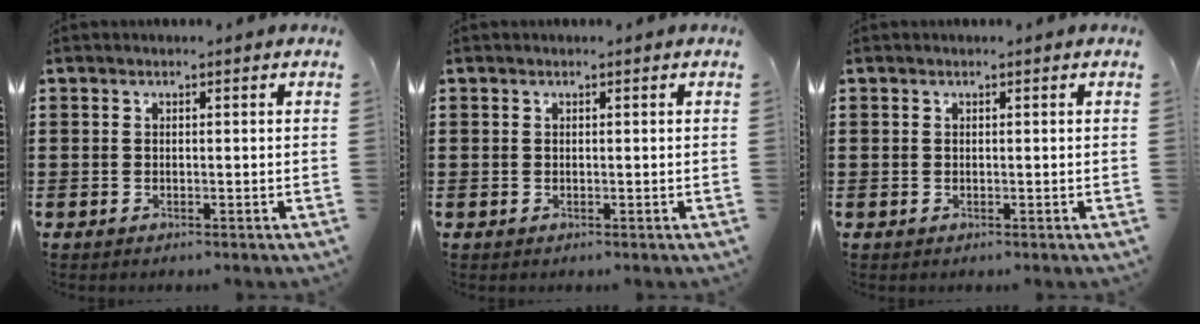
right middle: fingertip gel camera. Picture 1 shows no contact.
{"total": 0.0}
{"total": 0.0}